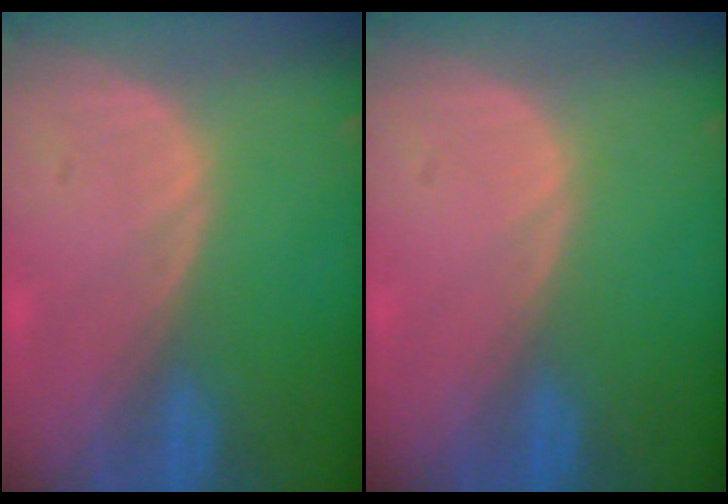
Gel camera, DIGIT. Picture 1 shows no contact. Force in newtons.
{"total": 0.0}